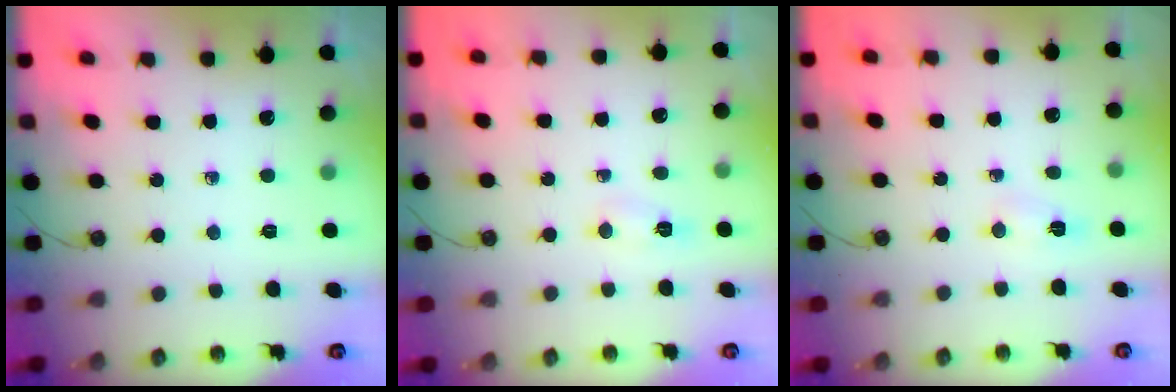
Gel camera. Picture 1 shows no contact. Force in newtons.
{"total": 4.5, "press": 4.5, "slide": 0.5}
{"total": 2.9, "press": 2.9, "slide": 0.4}